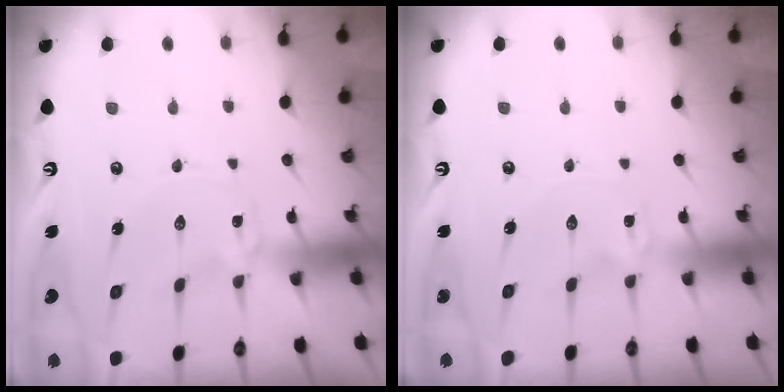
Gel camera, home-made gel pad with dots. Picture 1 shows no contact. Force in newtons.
{"total": 0.0}